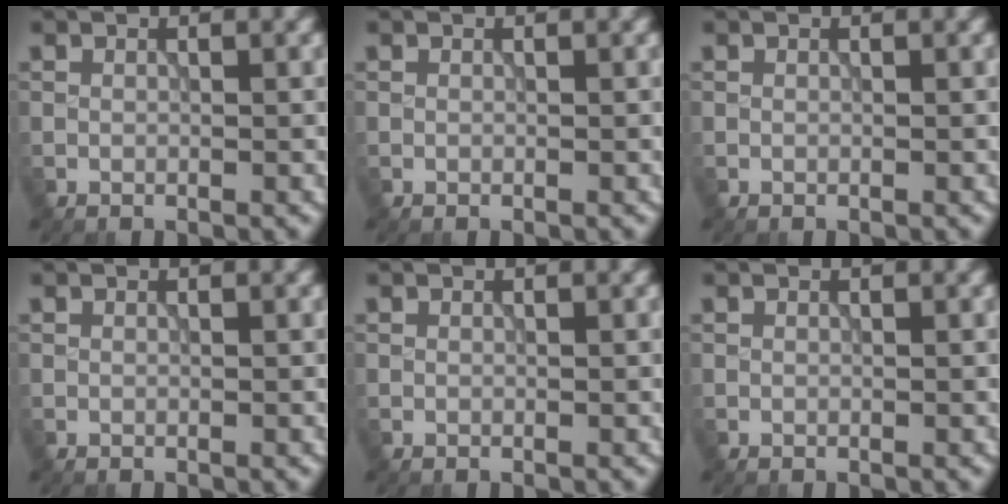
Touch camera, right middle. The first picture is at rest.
{"total": 0.0}
{"total": 0.0}
{"total": 0.0}
{"total": 0.0}
{"total": 0.0}